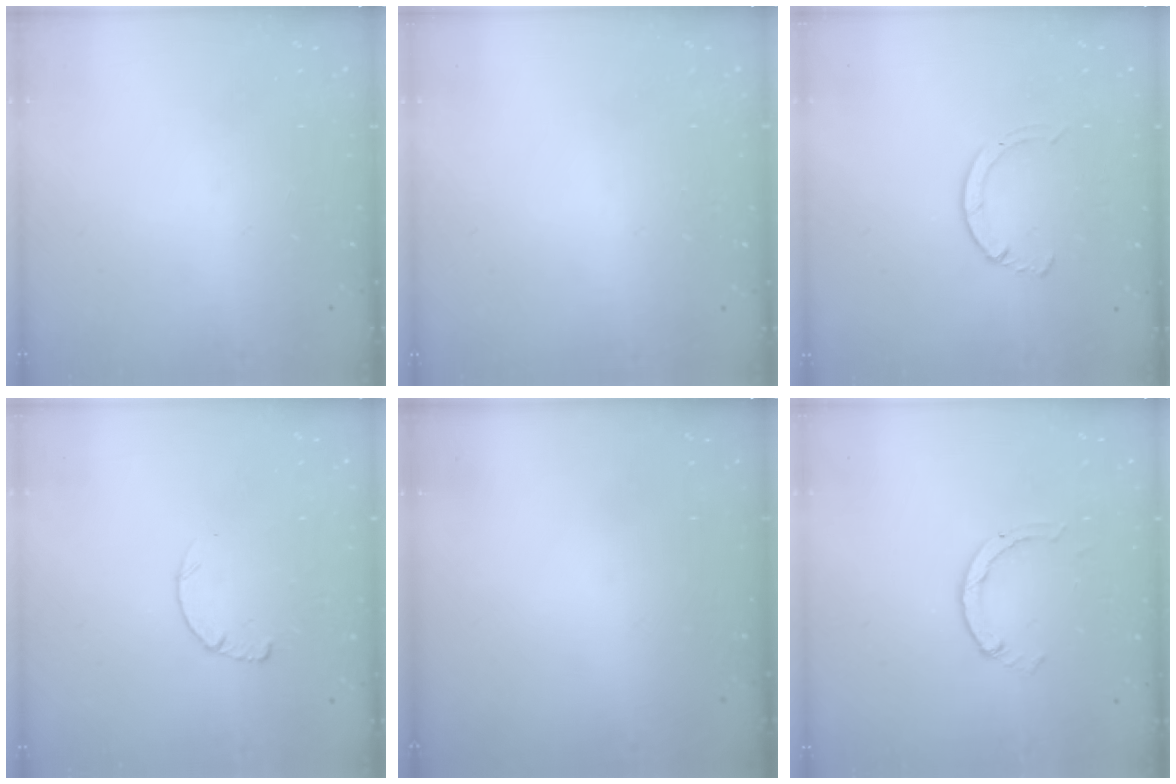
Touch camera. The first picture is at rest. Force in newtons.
{"total": 2.5, "press": 2.5, "slide": 0.2}
{"total": 3.3, "press": 3.3, "slide": 0.4}
{"total": 3.0, "press": 3.0, "slide": 0.3}
{"total": 0.0}
{"total": 2.6, "press": 2.5, "slide": 0.3}